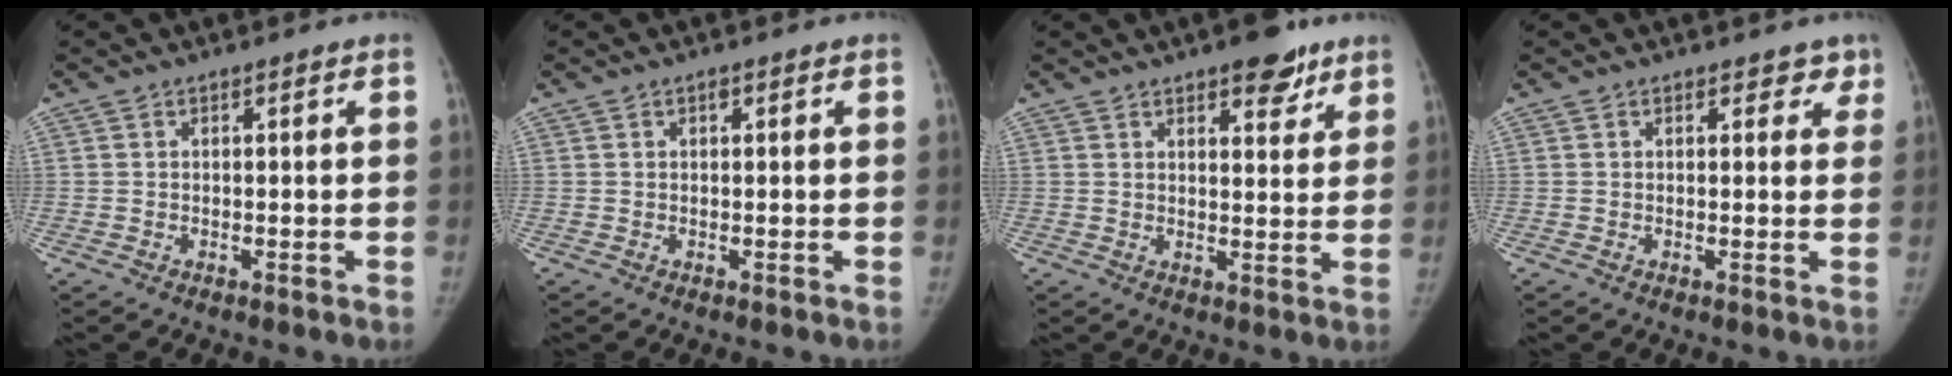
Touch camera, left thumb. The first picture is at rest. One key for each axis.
{"total": 0.5, "fx": 0.2, "fy": 0.3, "fz": 0.4, "tx": 0.000, "ty": 0.001, "tz": 0.001}
{"total": 7.4, "fx": 4.8, "fy": 3.2, "fz": 4.7, "tx": -0.032, "ty": -0.022, "tz": 0.062}
{"total": 2.7, "fx": 1.9, "fy": 1.8, "fz": 0.8, "tx": 0.028, "ty": -0.006, "tz": 0.016}